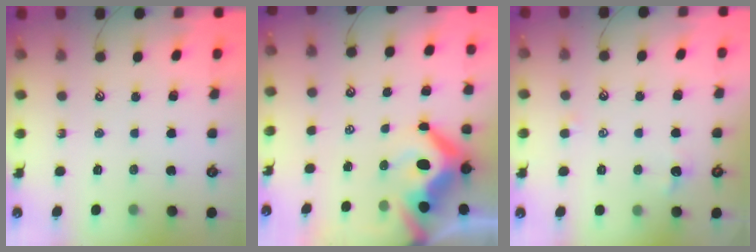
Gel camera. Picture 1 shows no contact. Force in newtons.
{"total": 11.7, "press": 11.5, "slide": 2.1}
{"total": 0.9, "press": 0.8, "slide": 0.5}